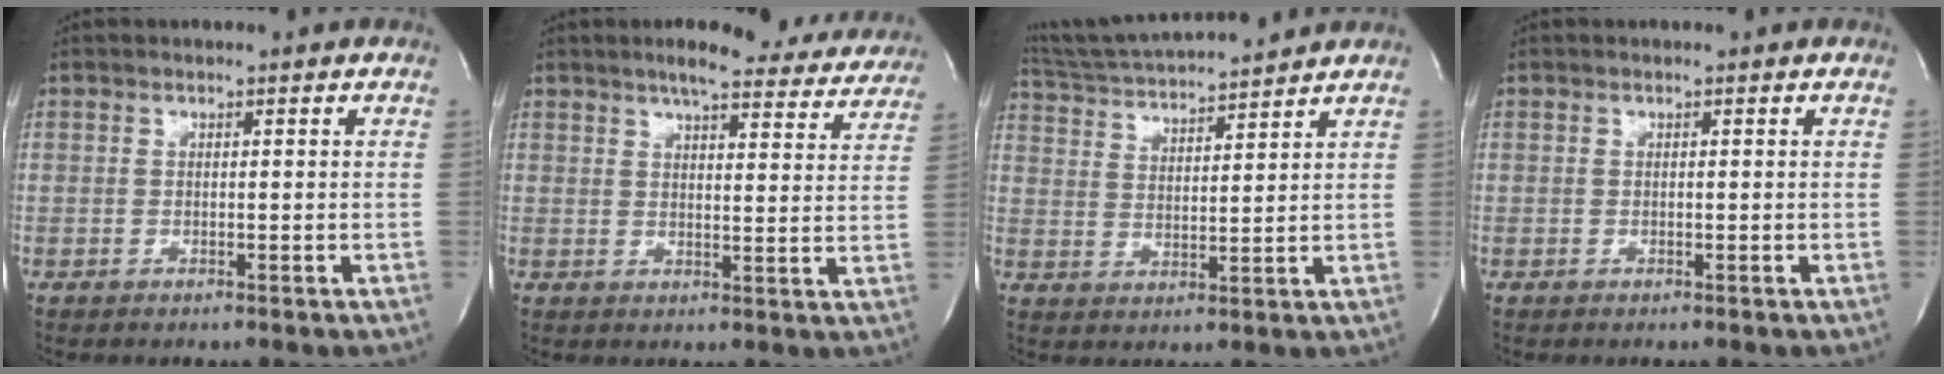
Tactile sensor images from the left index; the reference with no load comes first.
{"total": 16.3, "force": [14.5, 3.6, 6.6], "torque": [-0.074, -0.005, 0.166]}
{"total": 13.2, "force": [12.3, 0.0, 4.8], "torque": [-0.097, 0.013, 0.203]}
{"total": 0.0}